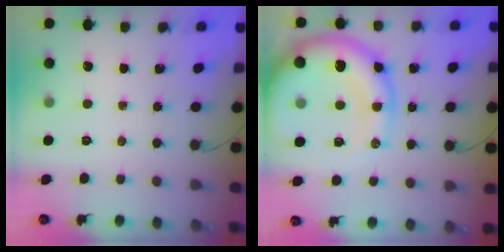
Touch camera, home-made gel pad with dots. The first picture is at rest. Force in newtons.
{"total": 19.2, "press": 18.6, "slide": 4.5}